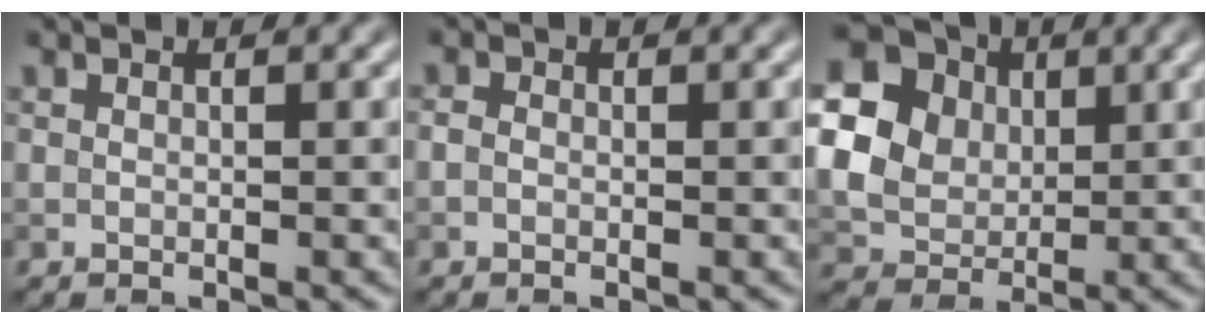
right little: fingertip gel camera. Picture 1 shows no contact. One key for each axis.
{"total": 0.7, "fx": -0.3, "fy": 0.5, "fz": 0.3, "tx": -0.007, "ty": 0.001, "tz": -0.008}
{"total": 18.0, "fx": 5.2, "fy": 15.8, "fz": 6.9, "tx": -0.207, "ty": 0.031, "tz": 0.076}